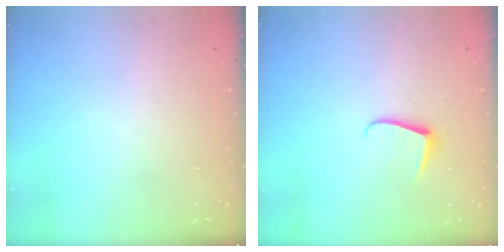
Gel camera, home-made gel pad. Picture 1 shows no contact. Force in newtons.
{"total": 5.9, "press": 5.9, "slide": 0.6}